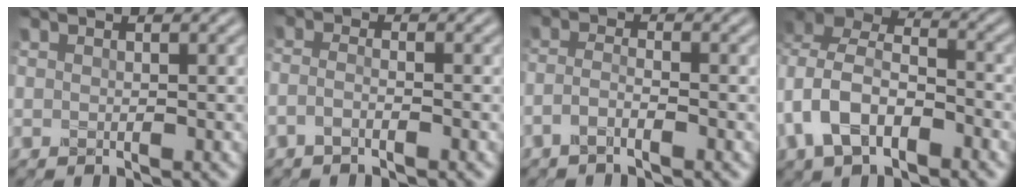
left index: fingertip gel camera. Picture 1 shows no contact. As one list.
[{"total": 1.4, "force": [-1.0, 0.3, 0.9], "torque": [-0.022, 0.002, -0.028]}, {"total": 1.7, "force": [-1.2, 0.3, 1.2], "torque": [-0.026, 0.005, -0.032]}, {"total": 8.1, "force": [-2.4, 5.5, 5.4], "torque": [-0.112, 0.006, -0.053]}]